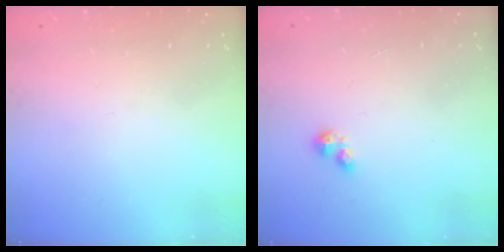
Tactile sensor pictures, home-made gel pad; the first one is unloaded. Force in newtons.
{"total": 2.0, "press": 2.0, "slide": 0.2}